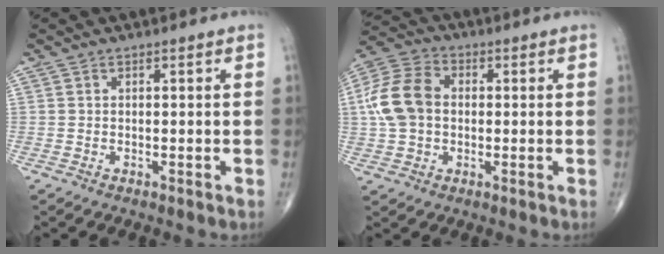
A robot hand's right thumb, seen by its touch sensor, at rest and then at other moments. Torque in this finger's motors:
{"motor_torque": [-0.04, 0.30, 0.14, -0.09, 0.11]}